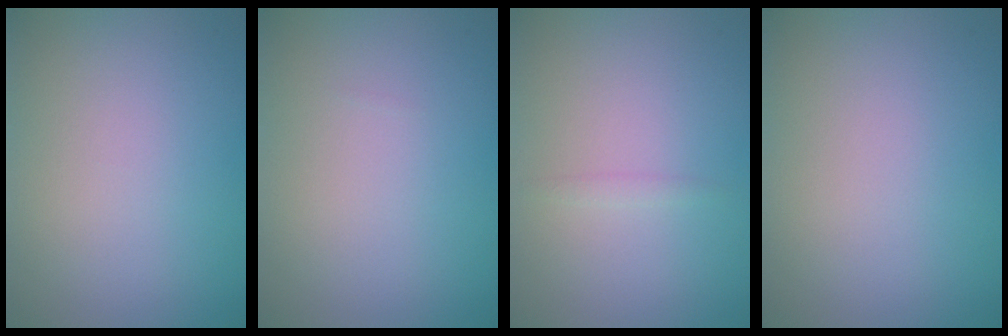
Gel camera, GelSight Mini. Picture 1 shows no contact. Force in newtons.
{"total": 0.0}
{"total": 0.7, "press": 0.7, "slide": 0.0}
{"total": 0.0}